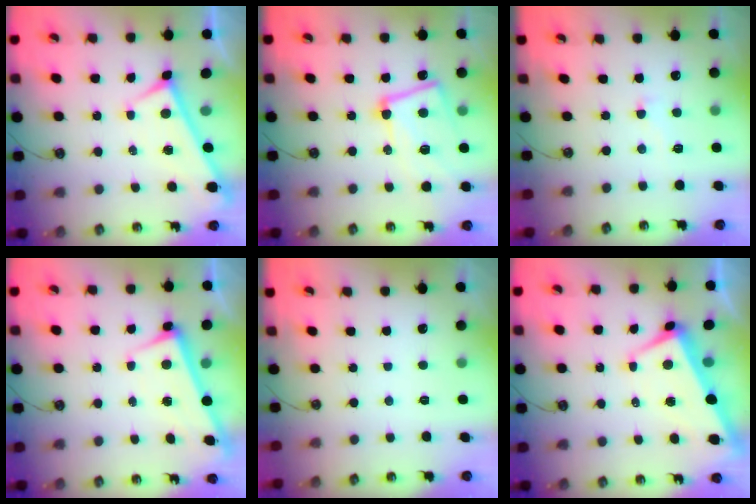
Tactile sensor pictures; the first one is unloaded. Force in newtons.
{"total": 12.1, "press": 11.9, "slide": 2.2}
{"total": 3.0, "press": 2.9, "slide": 0.7}
{"total": 2.9, "press": 2.9, "slide": 0.4}
{"total": 0.0}
{"total": 1.1, "press": 0.5, "slide": 1.0}